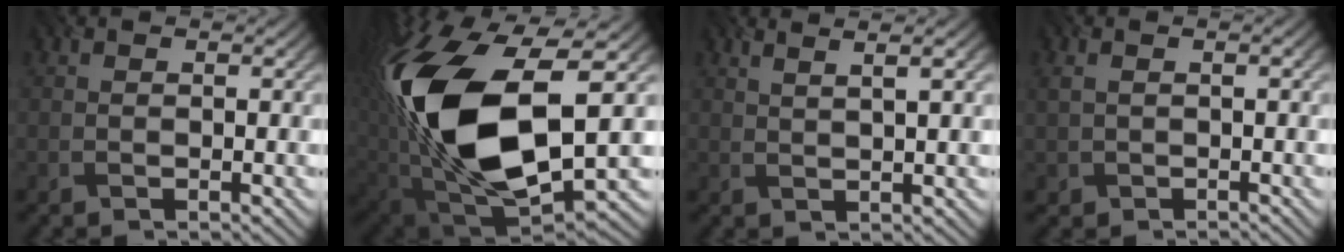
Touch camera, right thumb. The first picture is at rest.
{"total": 18.7, "force": [1.4, 10.8, 15.2], "torque": [-0.339, -0.021, 0.021]}
{"total": 4.3, "force": [2.4, 0.8, 3.6], "torque": [-0.045, 0.016, 0.028]}
{"total": 2.7, "force": [0.5, 1.6, 2.1], "torque": [-0.053, -0.001, 0.010]}